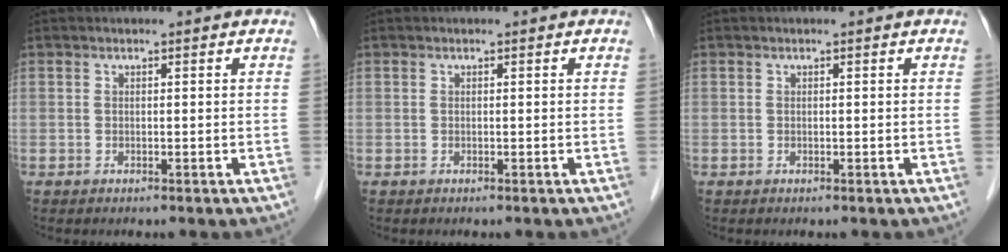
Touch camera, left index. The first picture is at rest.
{"total": 0.0}
{"total": 0.0}